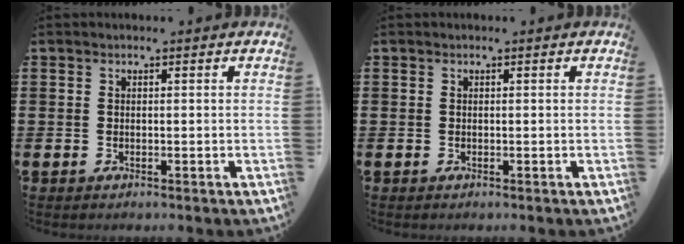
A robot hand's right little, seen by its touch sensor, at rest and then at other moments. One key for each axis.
{"total": 0.0}